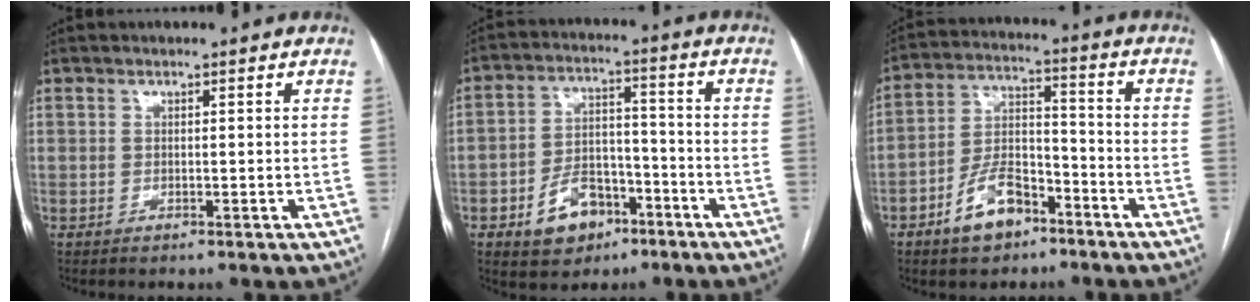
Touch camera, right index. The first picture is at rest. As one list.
[{"total": 9.2, "force": [-4.8, 6.0, 5.0], "torque": [-0.093, 0.016, -0.072]}, {"total": 9.6, "force": [-5.7, 4.9, 6.0], "torque": [-0.126, 0.015, -0.100]}]